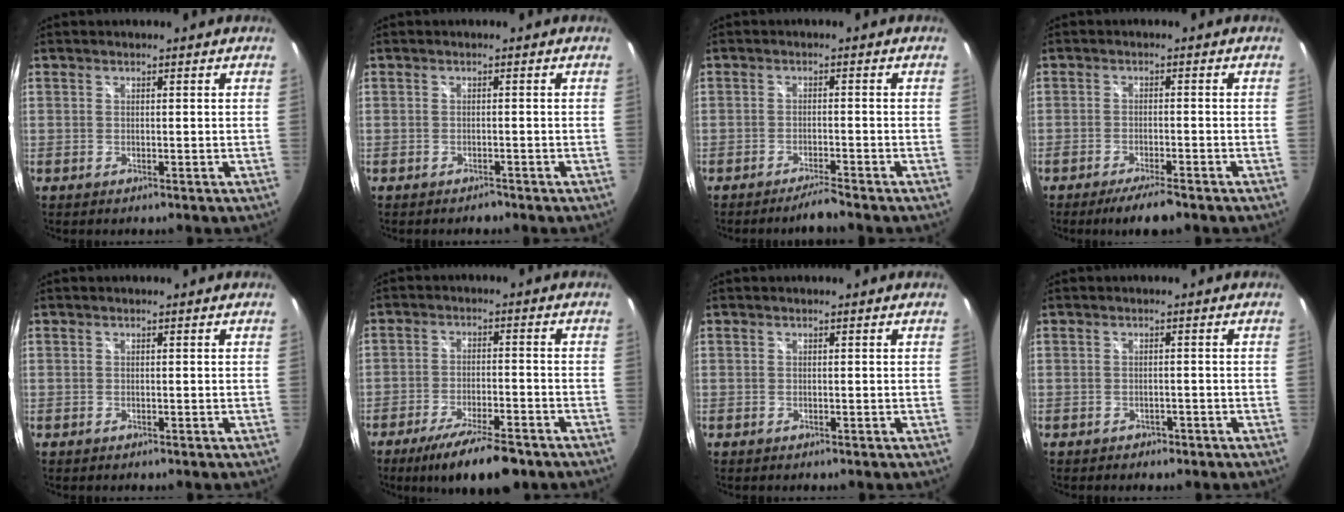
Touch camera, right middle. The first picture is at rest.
{"total": 1.3, "force": [-1.2, 0.5, 0.3], "torque": [-0.007, -0.002, -0.019]}
{"total": 2.9, "force": [-2.7, -0.3, 1.1], "torque": [-0.034, -0.004, -0.051]}
{"total": 5.5, "force": [-4.4, 0.7, 3.2], "torque": [-0.070, -0.009, -0.076]}
{"total": 0.0}
{"total": 11.3, "force": [-8.4, 2.8, 7.0], "torque": [-0.139, -0.021, -0.137]}
{"total": 0.0}
{"total": 2.3, "force": [-1.7, 1.4, 0.7], "torque": [-0.016, -0.006, -0.022]}